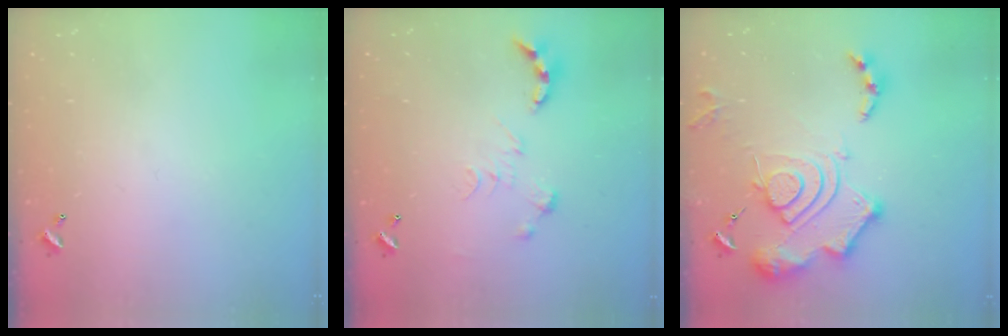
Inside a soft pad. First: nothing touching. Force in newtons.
{"total": 0.0}
{"total": 18.3, "press": 18.2, "slide": 1.7}